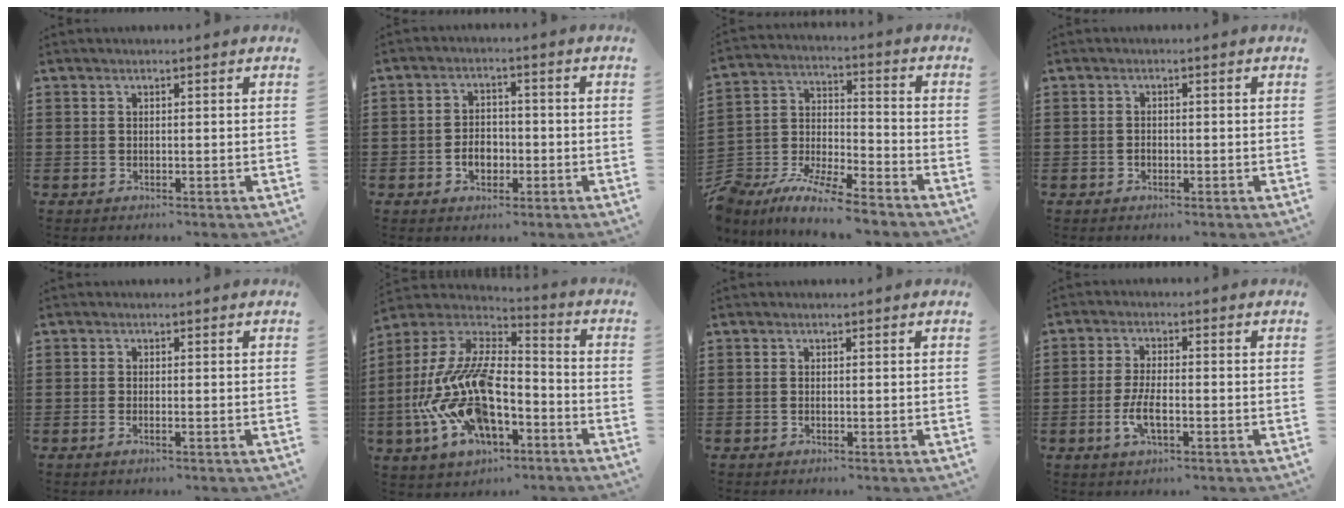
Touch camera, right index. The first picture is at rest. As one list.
[{"total": 3.8, "force": [-1.3, 2.7, 2.4], "torque": [-0.040, 0.001, -0.027]}, {"total": 7.7, "force": [-7.5, 0.6, 1.8], "torque": [-0.047, -0.001, -0.155]}, {"total": 0.9, "force": [-0.5, 0.6, 0.5], "torque": [-0.011, -0.001, -0.008]}, {"total": 0.8, "force": [-0.4, 0.2, 0.7], "torque": [-0.015, -0.003, -0.006]}, {"total": 15.8, "force": [-6.2, 8.1, 12.1], "torque": [-0.288, -0.009, -0.124]}, {"total": 0.0}, {"total": 4.8, "force": [-1.6, 1.7, 4.2], "torque": [-0.092, -0.003, -0.033]}]